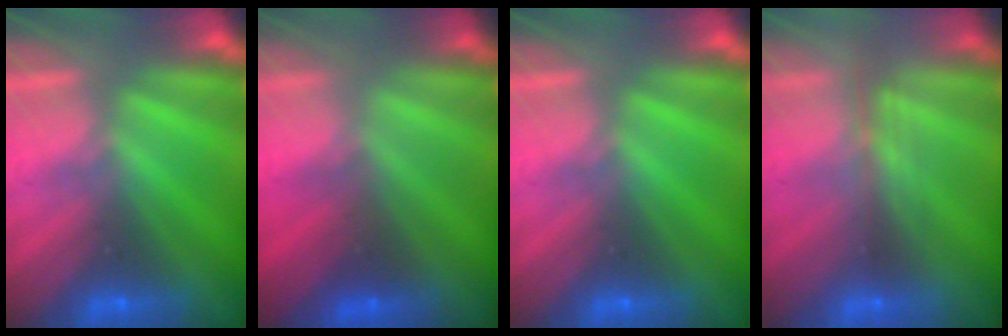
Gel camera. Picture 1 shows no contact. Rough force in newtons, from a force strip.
{"total": 1.5}
{"total": 0.0}
{"total": 2.4}